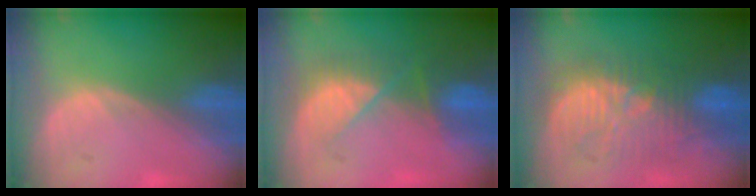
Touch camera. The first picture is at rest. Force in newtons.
{"total": 7.5, "press": 6.7, "slide": 3.3}
{"total": 10.3, "press": 10.3, "slide": 0.3}